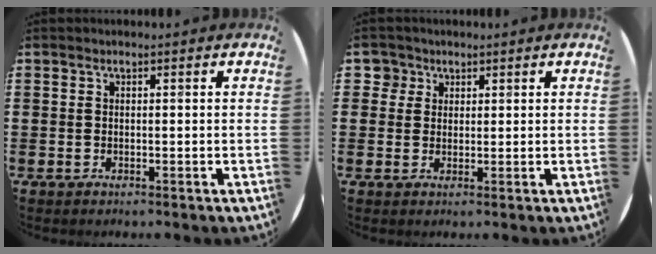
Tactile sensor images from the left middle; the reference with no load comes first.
{"total": 2.6, "force": [1.7, 2.0, 0.3], "torque": [0.004, 0.002, 0.028]}